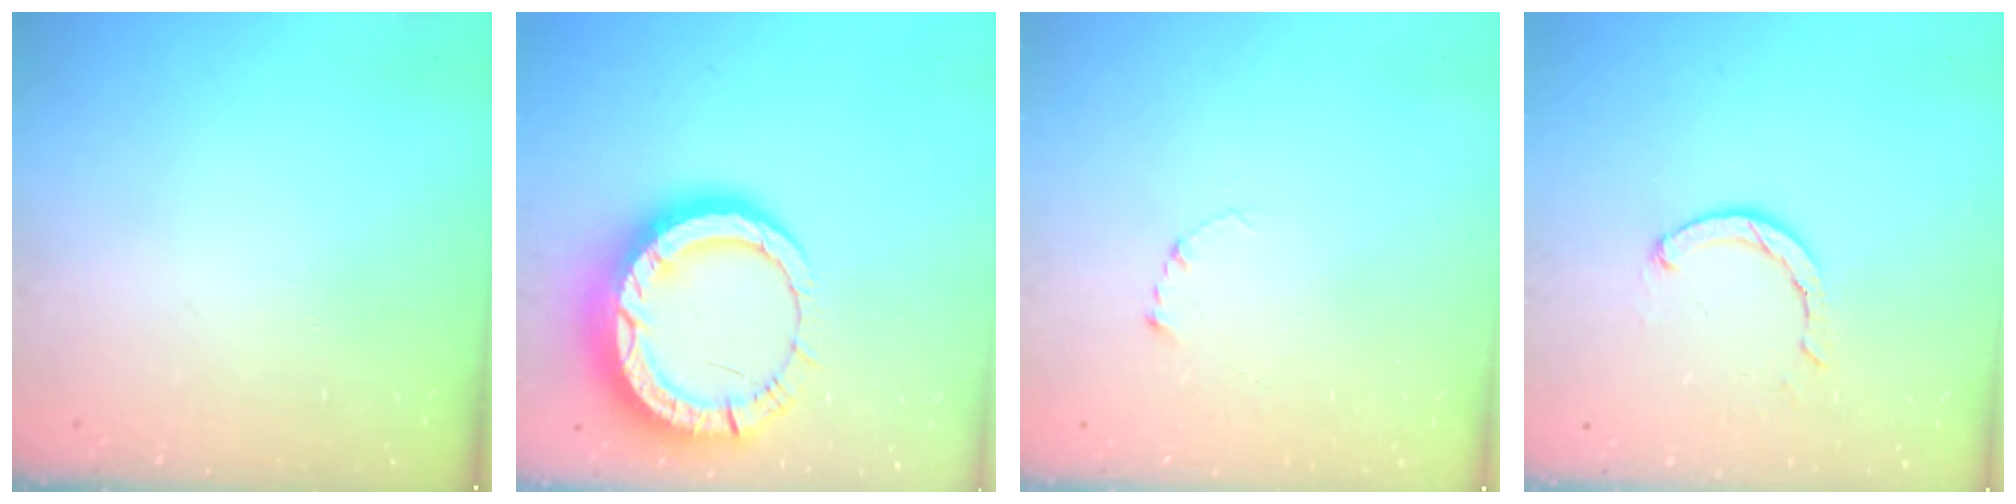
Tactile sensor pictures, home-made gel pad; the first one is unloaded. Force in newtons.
{"total": 15.9, "press": 15.9, "slide": 1.5}
{"total": 2.3, "press": 2.3, "slide": 0.2}
{"total": 2.3, "press": 2.3, "slide": 0.3}